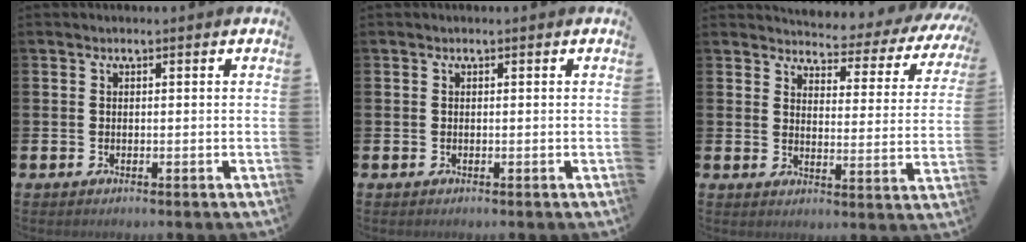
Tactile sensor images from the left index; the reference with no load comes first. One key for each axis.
{"total": 0.0}
{"total": 3.6, "fx": 3.4, "fy": 1.1, "fz": 0.8, "tx": -0.034, "ty": -0.035, "tz": 0.049}